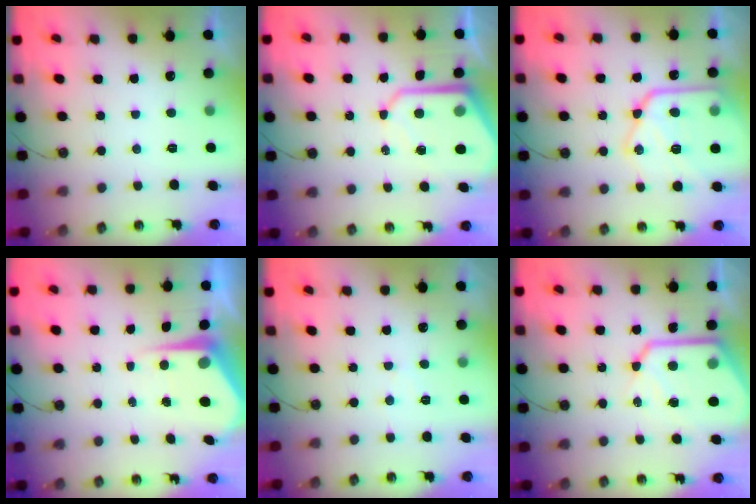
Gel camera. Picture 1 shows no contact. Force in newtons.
{"total": 9.6, "press": 9.6, "slide": 0.8}
{"total": 20.4, "press": 20.4, "slide": 1.7}
{"total": 6.8, "press": 6.7, "slide": 0.6}
{"total": 3.9, "press": 3.9, "slide": 0.7}
{"total": 15.7, "press": 15.7, "slide": 1.5}